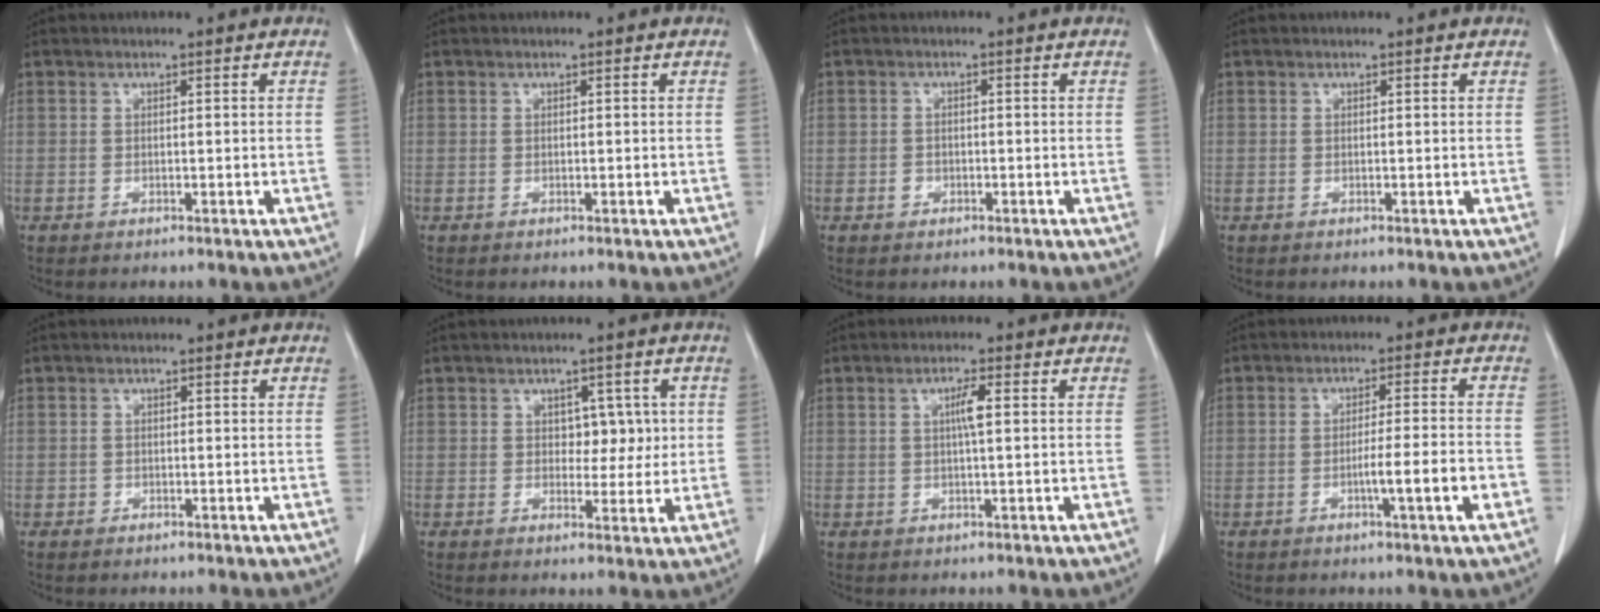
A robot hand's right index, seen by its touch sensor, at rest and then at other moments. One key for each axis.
{"total": 0.0}
{"total": 1.3, "fx": -0.4, "fy": 1.2, "fz": 0.3, "tx": 0.001, "ty": 0.006, "tz": -0.006}
{"total": 0.0}
{"total": 0.5, "fx": -0.2, "fy": 0.5, "fz": 0.0, "tx": -0.001, "ty": 0.005, "tz": -0.004}
{"total": 4.0, "fx": 0.8, "fy": 2.6, "fz": 2.9, "tx": -0.025, "ty": 0.006, "tz": 0.014}
{"total": 2.6, "fx": 0.4, "fy": 0.2, "fz": 2.5, "tx": -0.046, "ty": 0.002, "tz": 0.007}
{"total": 6.1, "fx": -2.1, "fy": -0.4, "fz": 5.7, "tx": -0.085, "ty": -0.005, "tz": -0.033}